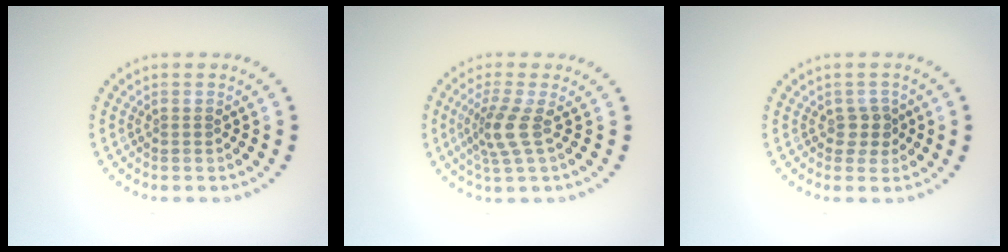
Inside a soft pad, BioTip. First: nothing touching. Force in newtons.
{"total": 2.9, "press": 2.1, "slide": 2.0}
{"total": 1.7, "press": 1.4, "slide": 1.0}